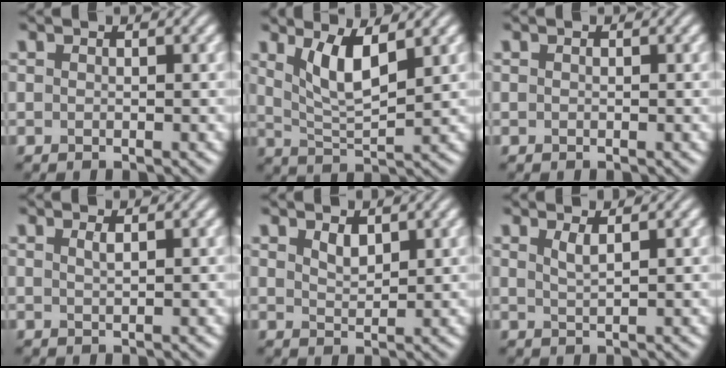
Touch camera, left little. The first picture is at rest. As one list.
[{"total": 4.5, "force": [2.1, 1.3, 3.8], "torque": [-0.078, -0.009, 0.044]}, {"total": 0.0}, {"total": 1.0, "force": [0.5, 0.3, 0.8], "torque": [-0.011, 0.002, 0.008]}, {"total": 1.6, "force": [1.1, 0.7, 1.0], "torque": [-0.020, -0.002, 0.024]}, {"total": 1.5, "force": [0.8, 0.4, 1.2], "torque": [-0.020, 0.000, 0.014]}]